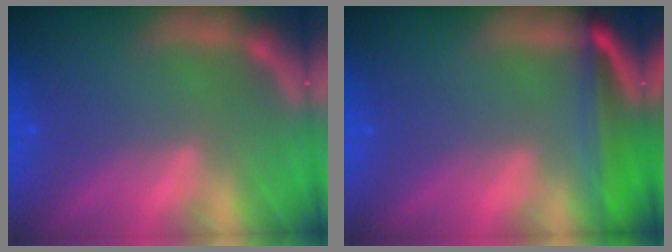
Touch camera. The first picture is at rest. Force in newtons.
{"total": 6.0}